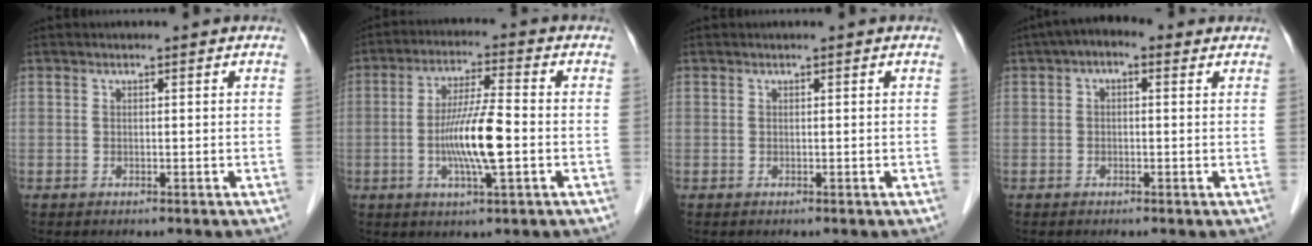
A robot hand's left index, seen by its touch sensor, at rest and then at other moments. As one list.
[{"total": 9.3, "force": [-1.8, 0.6, 9.1], "torque": [-0.179, -0.008, -0.038]}, {"total": 0.0}, {"total": 3.8, "force": [1.7, 1.9, 2.8], "torque": [-0.046, 0.026, 0.018]}]